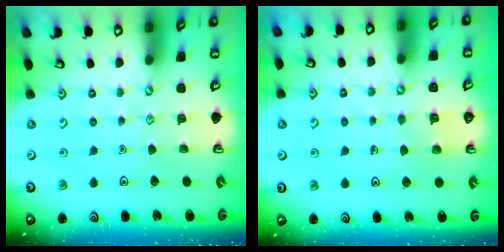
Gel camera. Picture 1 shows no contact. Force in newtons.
{"total": 2.2, "press": 2.2, "slide": 0.0}